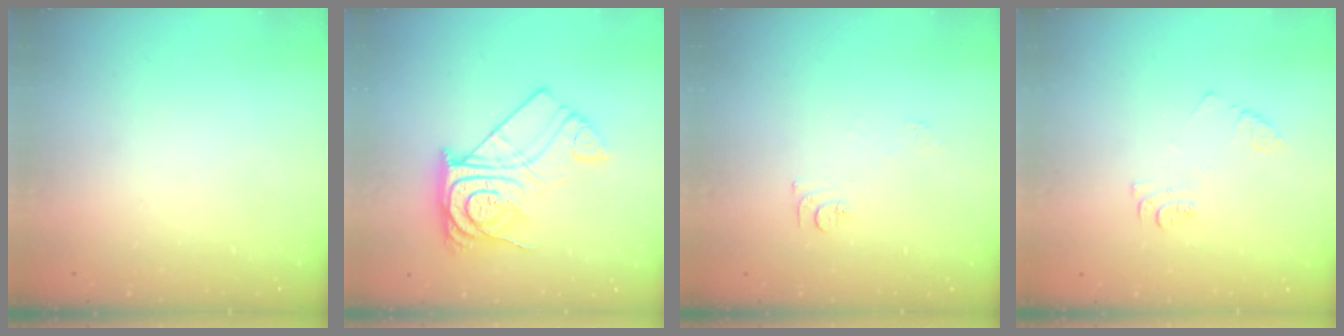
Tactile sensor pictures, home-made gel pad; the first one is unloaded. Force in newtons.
{"total": 15.9, "press": 15.9, "slide": 1.4}
{"total": 6.7, "press": 6.7, "slide": 0.8}
{"total": 5.5, "press": 5.5, "slide": 0.5}